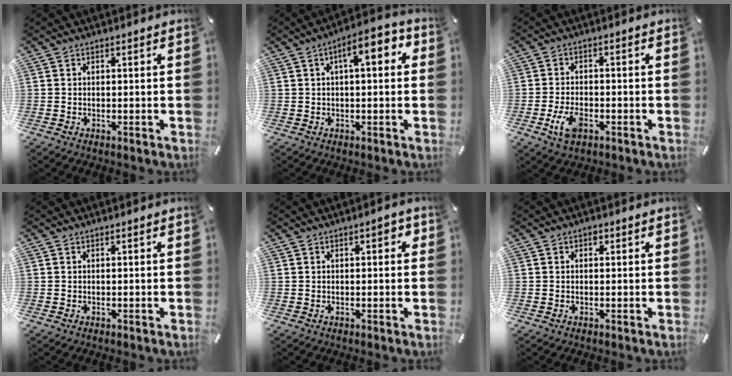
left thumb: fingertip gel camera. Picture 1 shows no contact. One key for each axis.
{"total": 8.3, "fx": 2.4, "fy": 2.9, "fz": 7.4, "tx": -0.113, "ty": 0.000, "tz": 0.032}
{"total": 6.0, "fx": -2.5, "fy": 3.3, "fz": 4.3, "tx": -0.101, "ty": 0.004, "tz": -0.049}
{"total": 0.0}
{"total": 2.4, "fx": 0.4, "fy": 1.1, "fz": 2.0, "tx": -0.031, "ty": 0.007, "tz": 0.003}
{"total": 0.7, "fx": 0.2, "fy": 0.6, "fz": 0.4, "tx": -0.007, "ty": 0.004, "tz": 0.003}